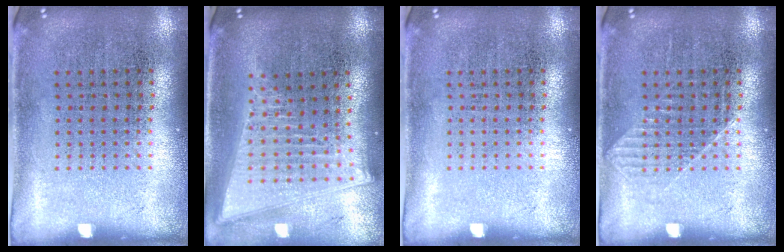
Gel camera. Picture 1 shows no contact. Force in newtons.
{"total": 2.1, "press": 1.8, "slide": 1.1}
{"total": 0.0}
{"total": 1.0, "press": 1.0, "slide": 0.2}